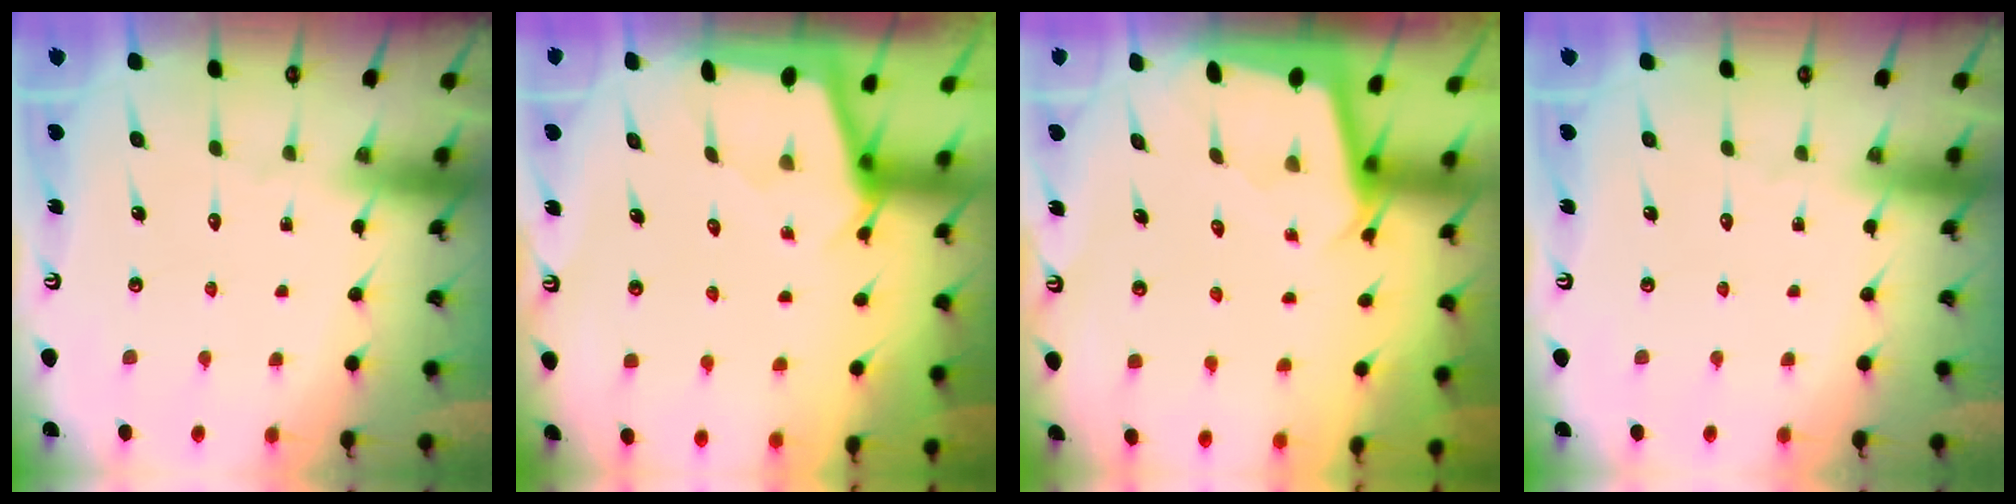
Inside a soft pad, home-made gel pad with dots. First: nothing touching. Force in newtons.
{"total": 2.1, "press": 2.1, "slide": 0.3}
{"total": 1.9, "press": 1.9, "slide": 0.1}
{"total": 0.0}